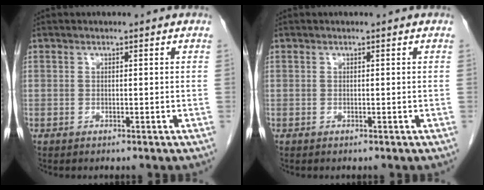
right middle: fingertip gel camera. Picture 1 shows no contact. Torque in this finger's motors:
{"motor_torque": [-0.05, -0.17, -0.01, 0.01]}